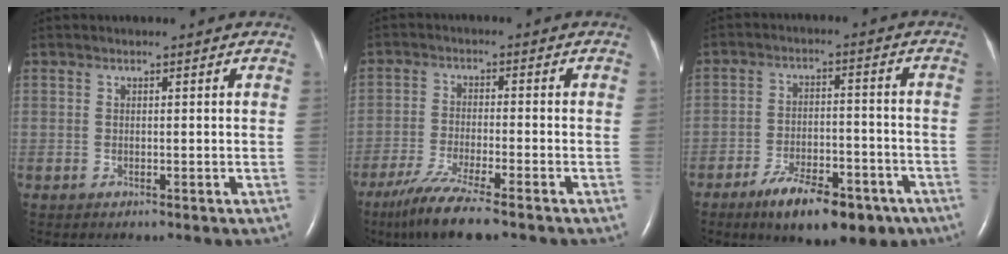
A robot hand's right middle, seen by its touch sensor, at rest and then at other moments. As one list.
[{"total": 8.6, "force": [-6.5, 0.0, 5.7], "torque": [-0.106, -0.027, -0.115]}, {"total": 12.4, "force": [-8.1, 4.6, 8.2], "torque": [-0.122, 0.000, -0.121]}]